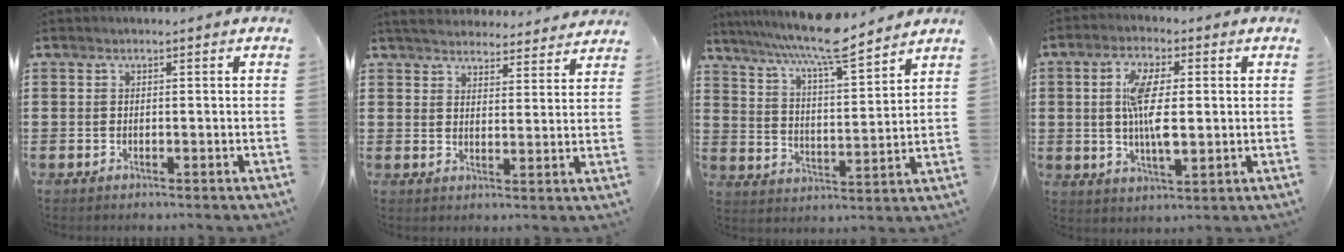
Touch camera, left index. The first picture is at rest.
{"total": 4.3, "force": [4.3, 0.5, 0.5], "torque": [-0.028, -0.021, 0.076]}
{"total": 8.3, "force": [7.2, 0.5, 4.1], "torque": [-0.102, -0.038, 0.125]}
{"total": 8.4, "force": [0.8, 3.3, 7.7], "torque": [-0.146, 0.005, 0.012]}